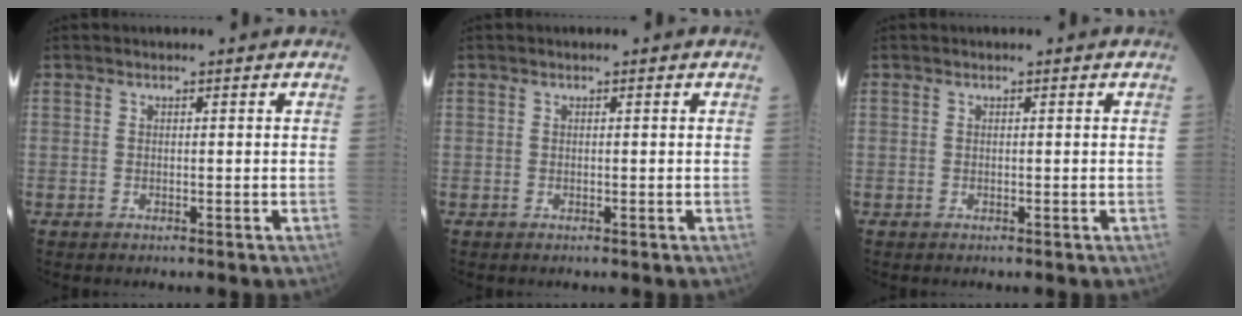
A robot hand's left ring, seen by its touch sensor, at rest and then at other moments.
{"total": 0.0}
{"total": 0.0}